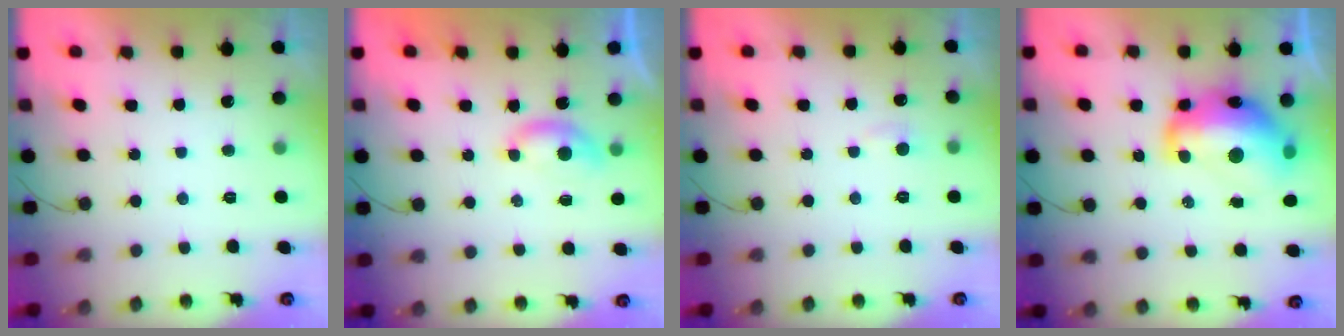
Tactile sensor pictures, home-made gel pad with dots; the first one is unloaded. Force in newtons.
{"total": 4.4, "press": 4.3, "slide": 0.6}
{"total": 3.8, "press": 3.7, "slide": 0.4}
{"total": 18.0, "press": 17.9, "slide": 1.7}